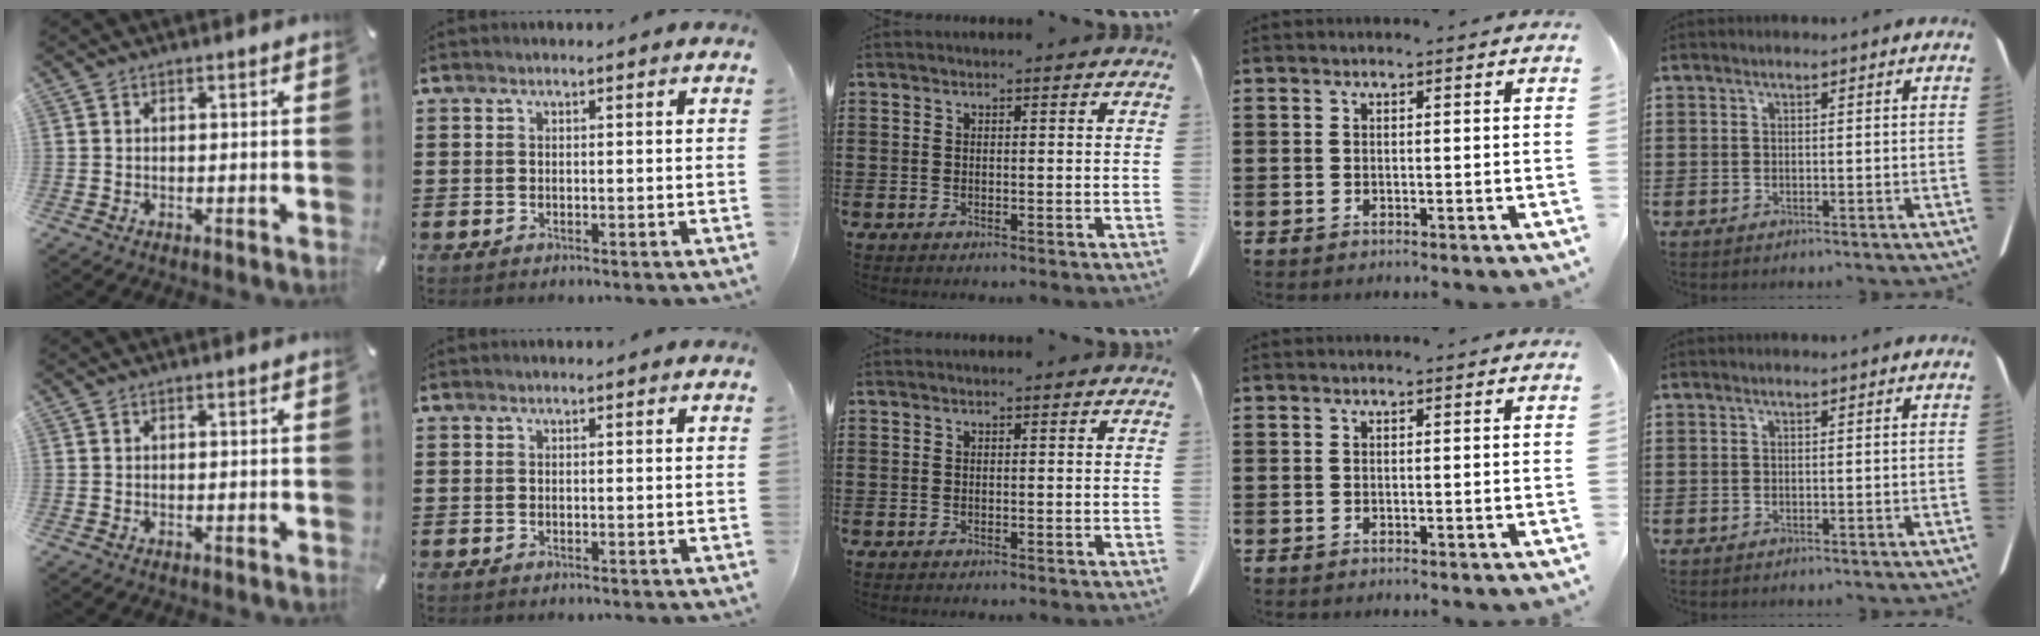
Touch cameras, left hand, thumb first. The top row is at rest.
{}